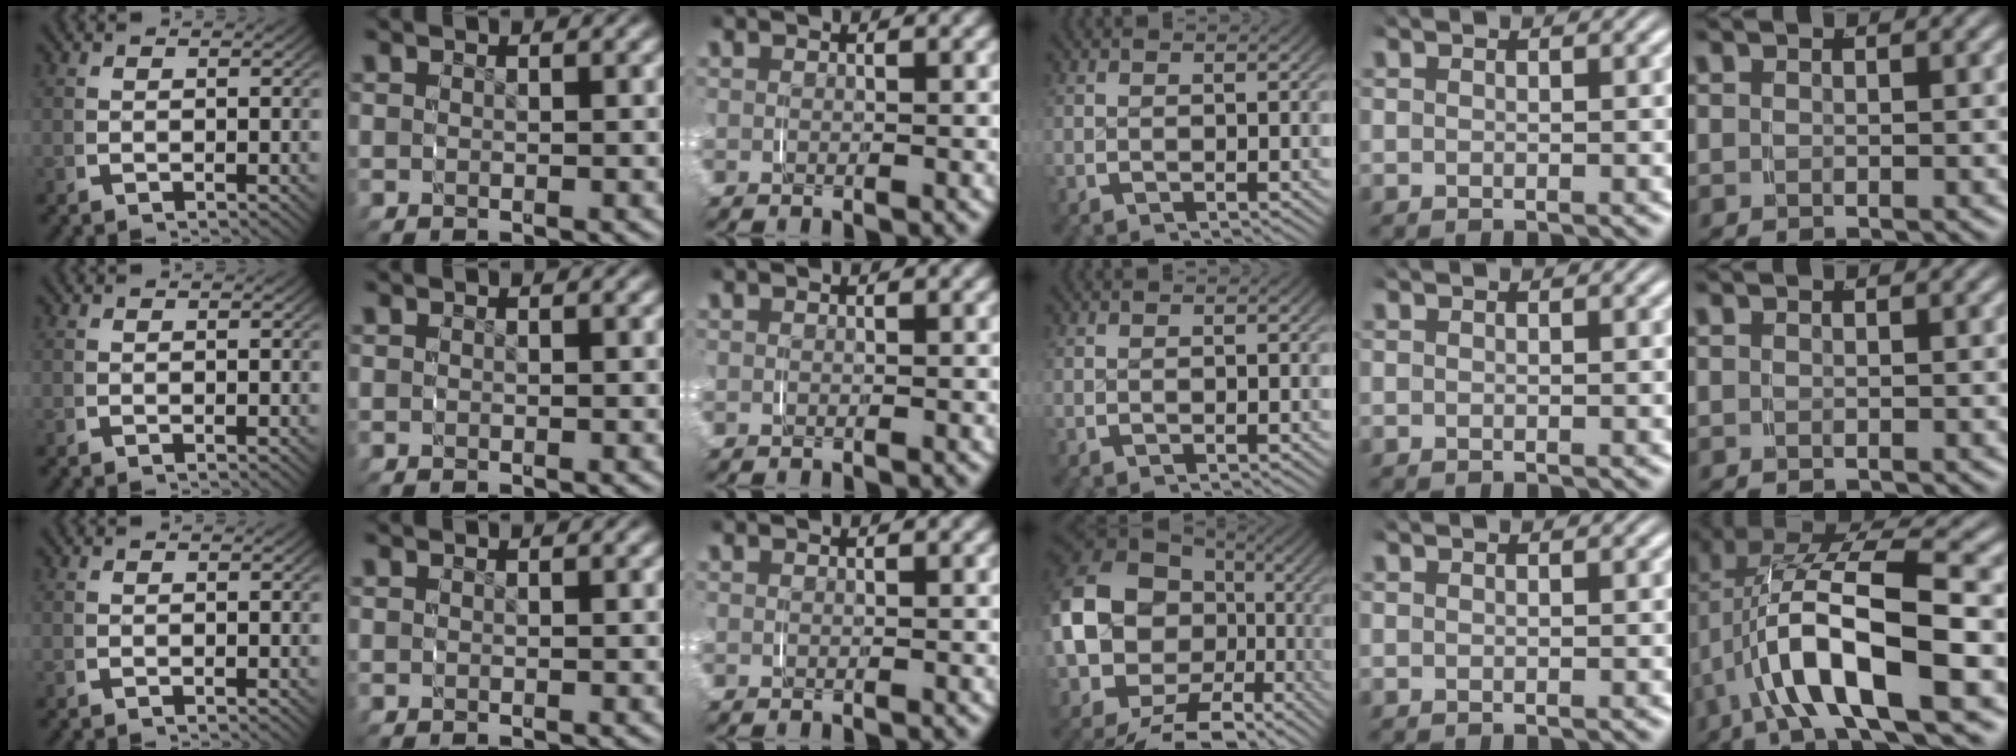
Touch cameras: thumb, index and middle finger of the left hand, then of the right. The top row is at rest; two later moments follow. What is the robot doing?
{"motion": "grasp_and_lifting", "object": "shorts"}